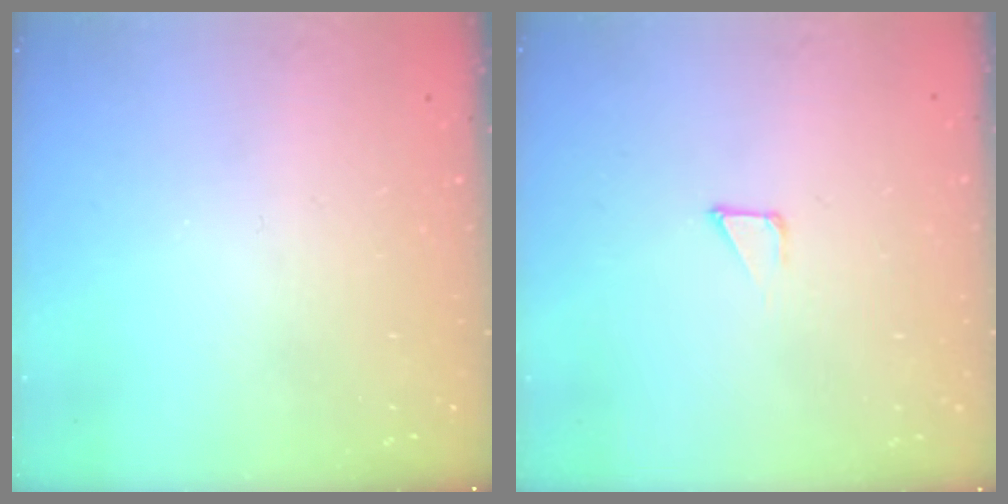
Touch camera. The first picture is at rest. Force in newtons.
{"total": 1.6, "press": 1.6, "slide": 0.1}